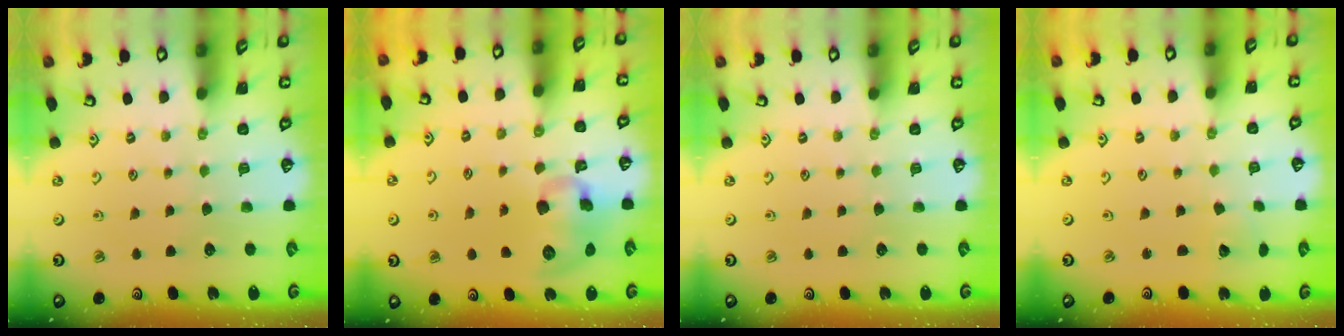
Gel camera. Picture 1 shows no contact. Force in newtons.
{"total": 11.5, "press": 11.3, "slide": 1.8}
{"total": 0.0}
{"total": 2.0, "press": 2.0, "slide": 0.2}